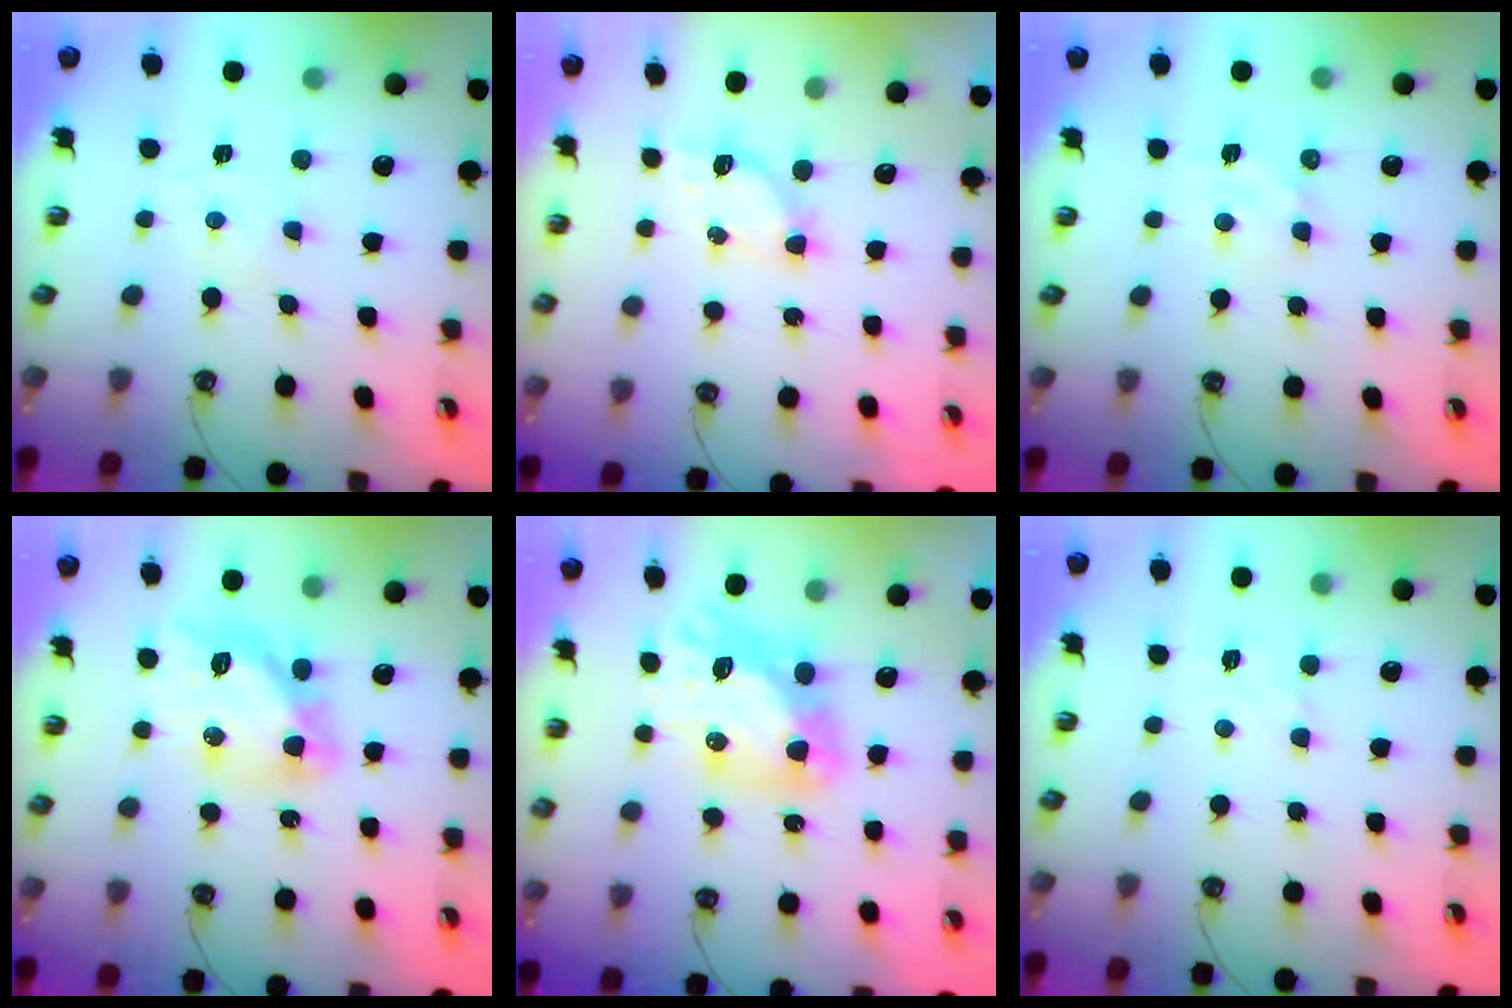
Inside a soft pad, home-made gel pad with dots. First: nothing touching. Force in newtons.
{"total": 4.3, "press": 4.2, "slide": 0.6}
{"total": 3.8, "press": 3.8, "slide": 0.3}
{"total": 14.3, "press": 14.2, "slide": 1.4}
{"total": 14.0, "press": 13.9, "slide": 1.2}
{"total": 2.8, "press": 2.7, "slide": 0.5}